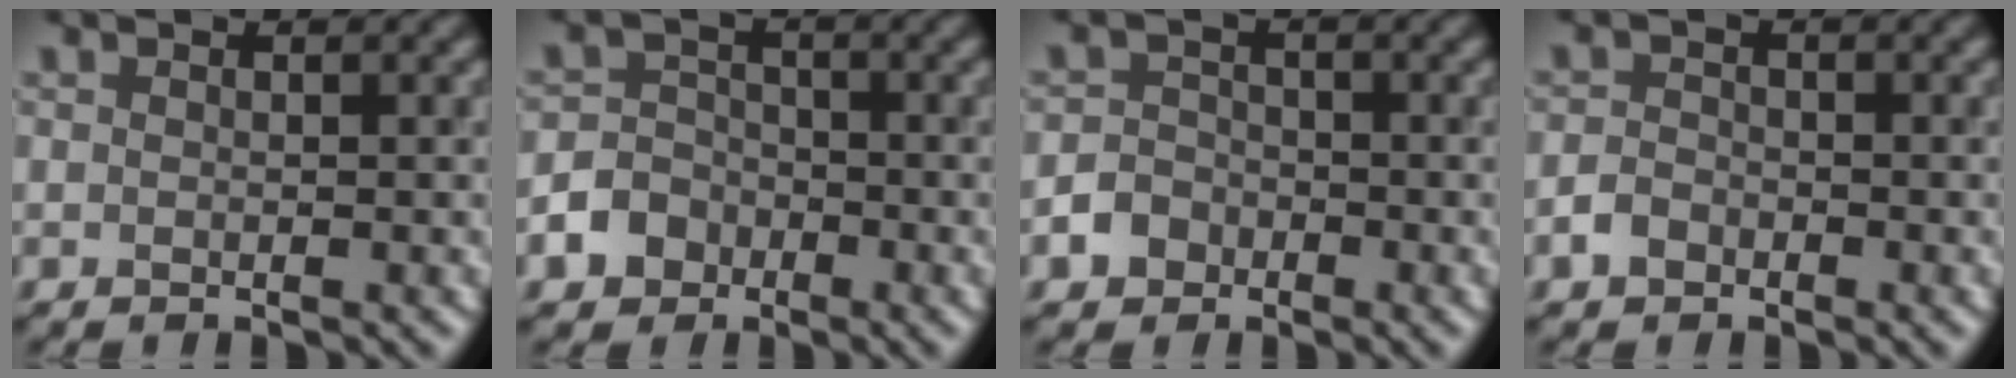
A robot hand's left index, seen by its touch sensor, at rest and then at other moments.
{"total": 4.7, "force": [-2.7, 3.8, 1.1], "torque": [0.000, -0.007, -0.060]}
{"total": 3.0, "force": [-1.7, 2.3, 0.8], "torque": [0.000, -0.002, -0.037]}
{"total": 1.8, "force": [-1.1, 1.3, 0.7], "torque": [-0.010, 0.003, -0.027]}